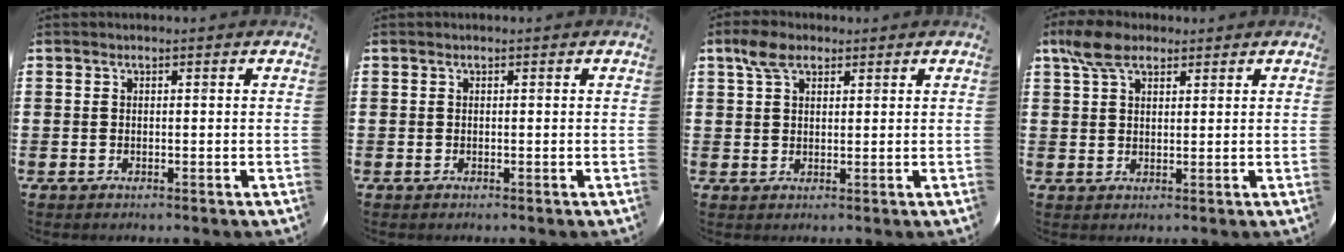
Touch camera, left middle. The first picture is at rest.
{"total": 0.0}
{"total": 3.8, "force": [2.6, 2.0, 2.0], "torque": [-0.037, 0.006, 0.045]}
{"total": 5.3, "force": [3.7, 2.6, 2.8], "torque": [-0.056, 0.002, 0.067]}